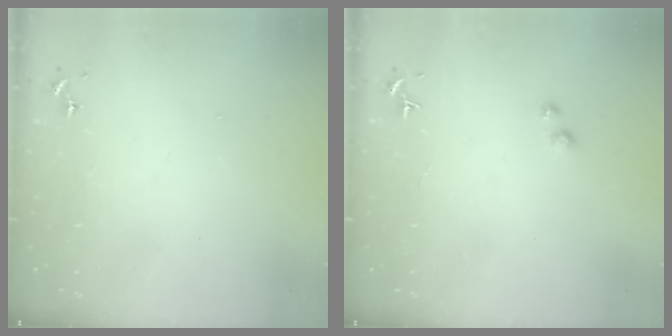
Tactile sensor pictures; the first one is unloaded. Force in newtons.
{"total": 1.7, "press": 1.6, "slide": 0.1}